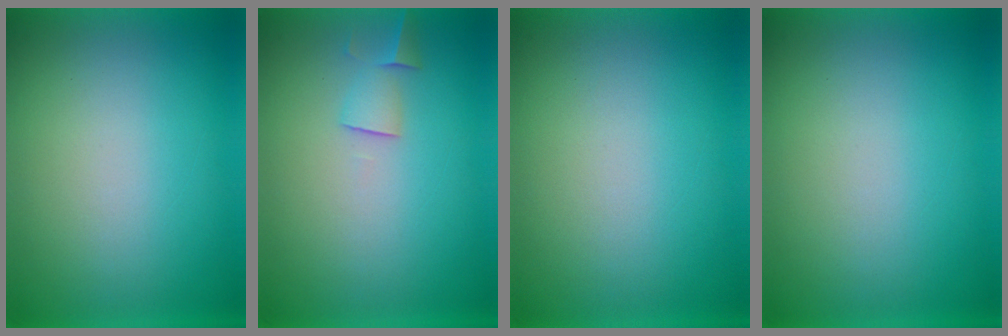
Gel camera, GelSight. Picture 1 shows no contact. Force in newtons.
{"total": 2.2}
{"total": 1.3}
{"total": 0.0}